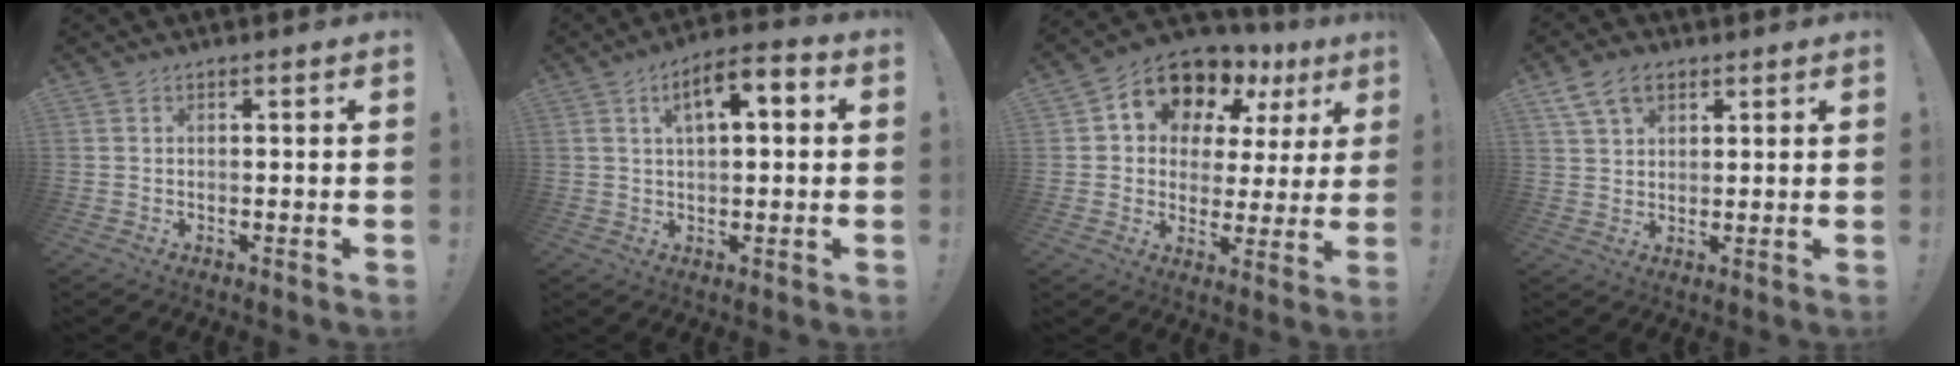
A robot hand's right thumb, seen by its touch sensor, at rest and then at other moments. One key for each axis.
{"total": 8.1, "fx": 2.4, "fy": 3.4, "fz": 7.0, "tx": -0.099, "ty": -0.006, "tz": 0.038}
{"total": 12.6, "fx": 8.9, "fy": 7.5, "fz": 4.9, "tx": -0.084, "ty": -0.072, "tz": 0.160}
{"total": 8.6, "fx": 4.8, "fy": 5.6, "fz": 4.4, "tx": -0.073, "ty": -0.008, "tz": 0.094}